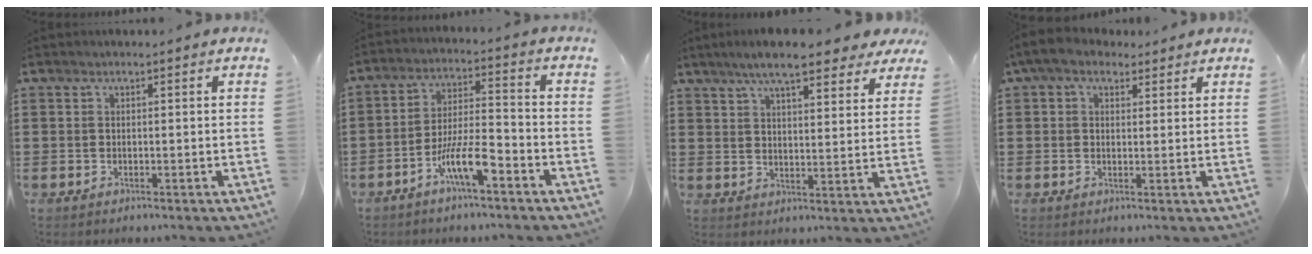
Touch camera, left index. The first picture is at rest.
{"total": 8.7, "force": [-5.1, 1.9, 6.8], "torque": [-0.142, 0.002, -0.098]}
{"total": 8.5, "force": [6.8, 1.4, 4.8], "torque": [-0.104, -0.010, 0.122]}
{"total": 4.3, "force": [2.8, 2.2, 2.4], "torque": [-0.056, 0.006, 0.053]}